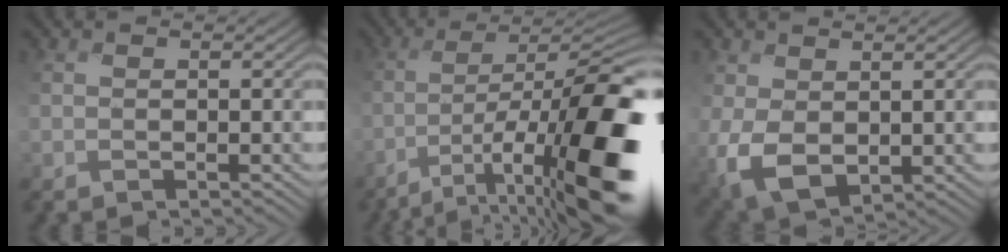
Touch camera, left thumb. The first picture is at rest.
{"total": 18.4, "force": [-7.5, 5.2, 16.0], "torque": [-0.247, -0.019, -0.117]}
{"total": 6.5, "force": [-0.1, 4.3, 5.0], "torque": [-0.131, -0.018, 0.005]}